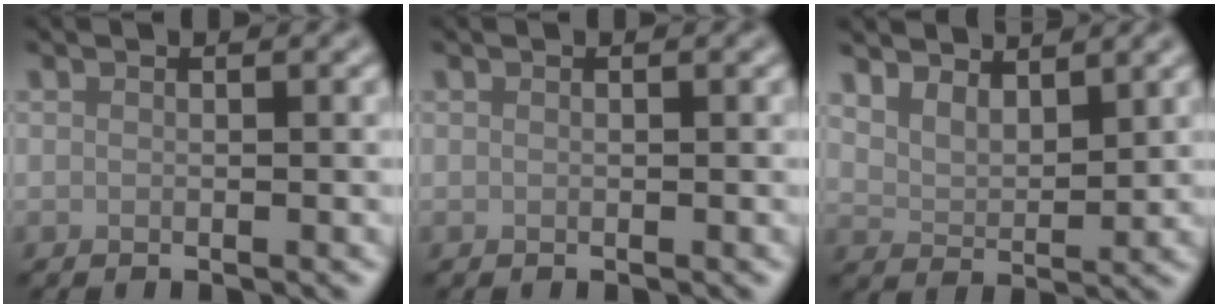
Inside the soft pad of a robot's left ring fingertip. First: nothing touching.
{"total": 0.0}
{"total": 3.4, "force": [2.8, 1.3, 1.6], "torque": [-0.033, -0.001, 0.049]}